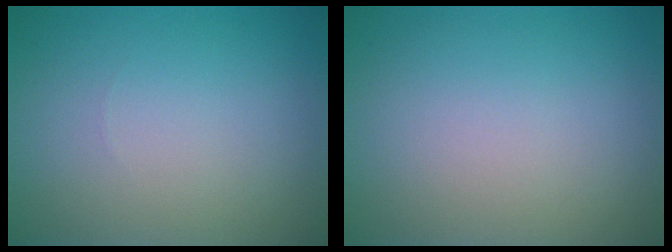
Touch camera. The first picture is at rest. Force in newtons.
{"total": 0.0}